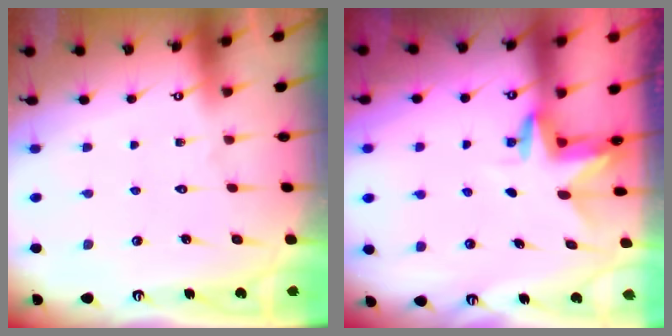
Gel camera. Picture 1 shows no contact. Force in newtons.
{"total": 3.0, "press": 3.0, "slide": 0.2}